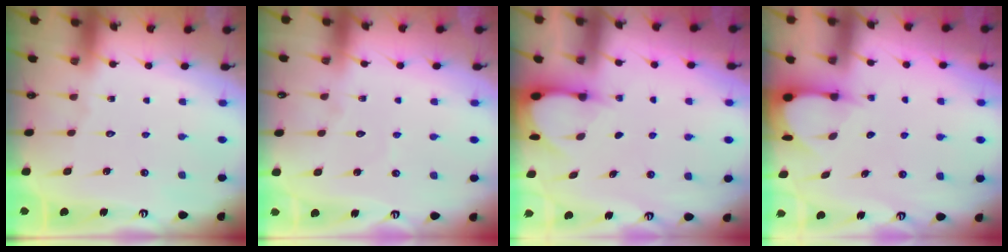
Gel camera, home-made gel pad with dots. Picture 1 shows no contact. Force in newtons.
{"total": 2.6, "press": 2.6, "slide": 0.1}
{"total": 3.2, "press": 3.2, "slide": 0.4}
{"total": 3.4, "press": 3.4, "slide": 0.3}